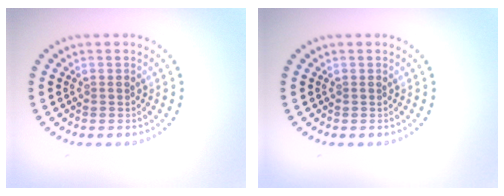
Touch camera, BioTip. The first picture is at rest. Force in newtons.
{"total": 0.0}